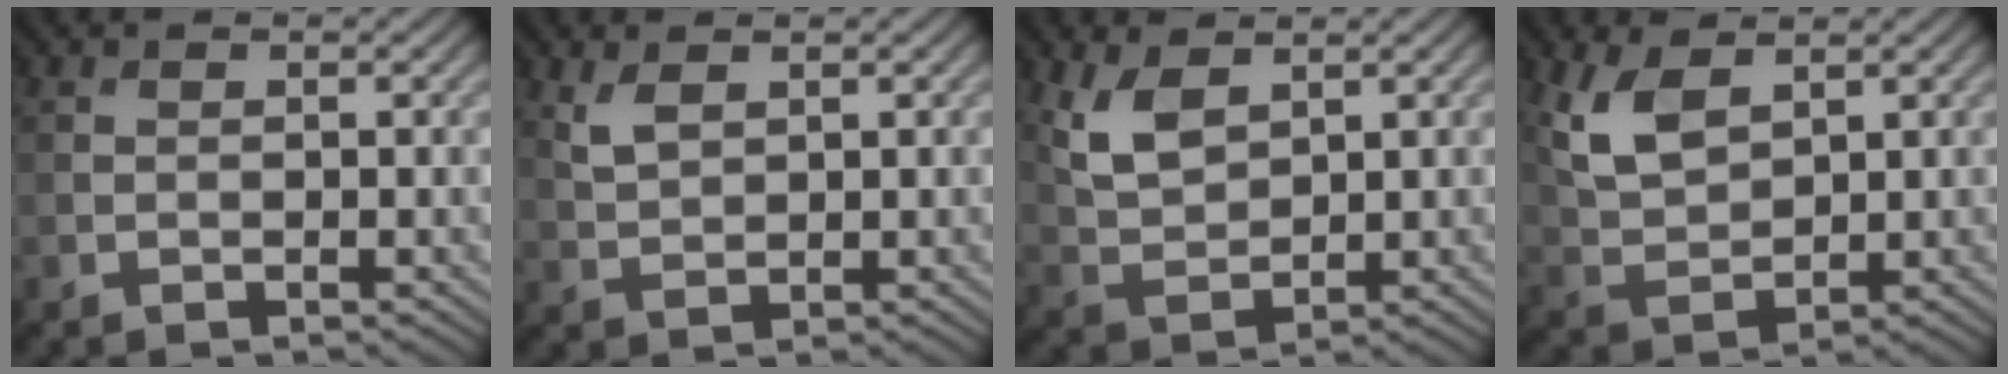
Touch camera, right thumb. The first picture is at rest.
{"total": 2.6, "force": [1.5, 1.2, 1.7], "torque": [-0.049, -0.002, 0.036]}
{"total": 5.3, "force": [2.7, 2.7, 3.6], "torque": [-0.094, -0.004, 0.060]}
{"total": 6.2, "force": [3.1, 3.2, 4.3], "torque": [-0.109, -0.002, 0.064]}